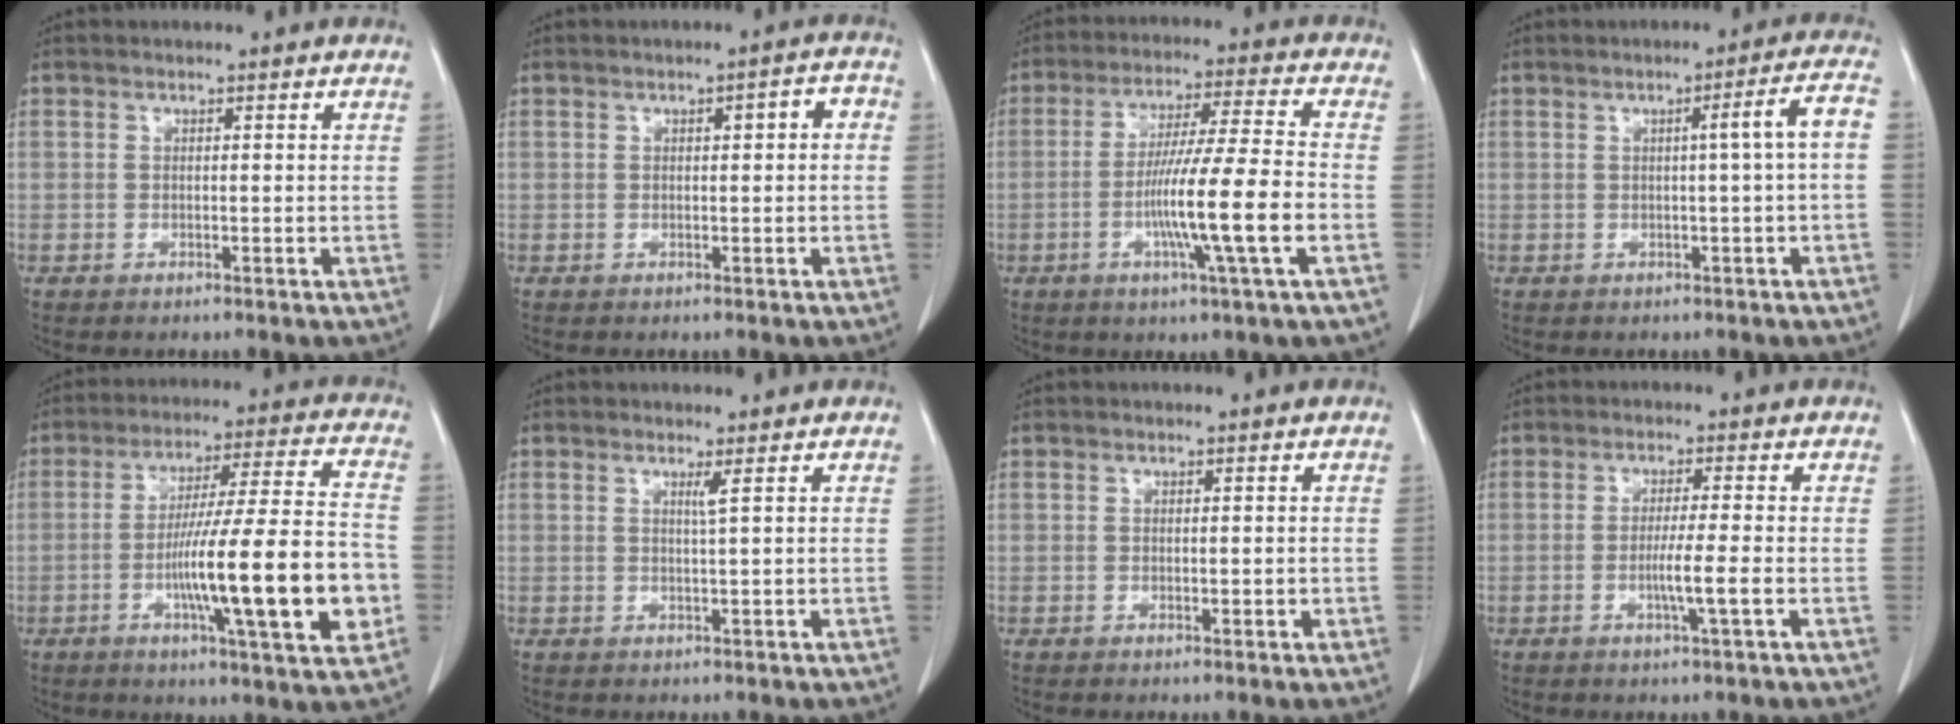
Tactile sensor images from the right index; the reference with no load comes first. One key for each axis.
{"total": 2.9, "fx": 0.2, "fy": 0.8, "fz": 2.7, "tx": -0.035, "ty": 0.015, "tz": 0.000}
{"total": 12.9, "fx": -3.4, "fy": -1.1, "fz": 12.4, "tx": -0.223, "ty": -0.006, "tz": -0.063}
{"total": 5.0, "fx": -0.1, "fy": -0.8, "fz": 4.9, "tx": -0.064, "ty": 0.009, "tz": -0.001}
{"total": 19.3, "fx": -4.6, "fy": 0.7, "fz": 18.7, "tx": -0.278, "ty": 0.003, "tz": -0.068}
{"total": 1.1, "fx": 0.5, "fy": -0.5, "fz": 0.9, "tx": -0.025, "ty": -0.008, "tz": 0.012}
{"total": 0.9, "fx": -0.1, "fy": 0.3, "fz": 0.8, "tx": -0.012, "ty": -0.001, "tz": 0.004}
{"total": 4.3, "fx": -1.1, "fy": -0.7, "fz": 4.1, "tx": -0.073, "ty": -0.007, "tz": -0.019}